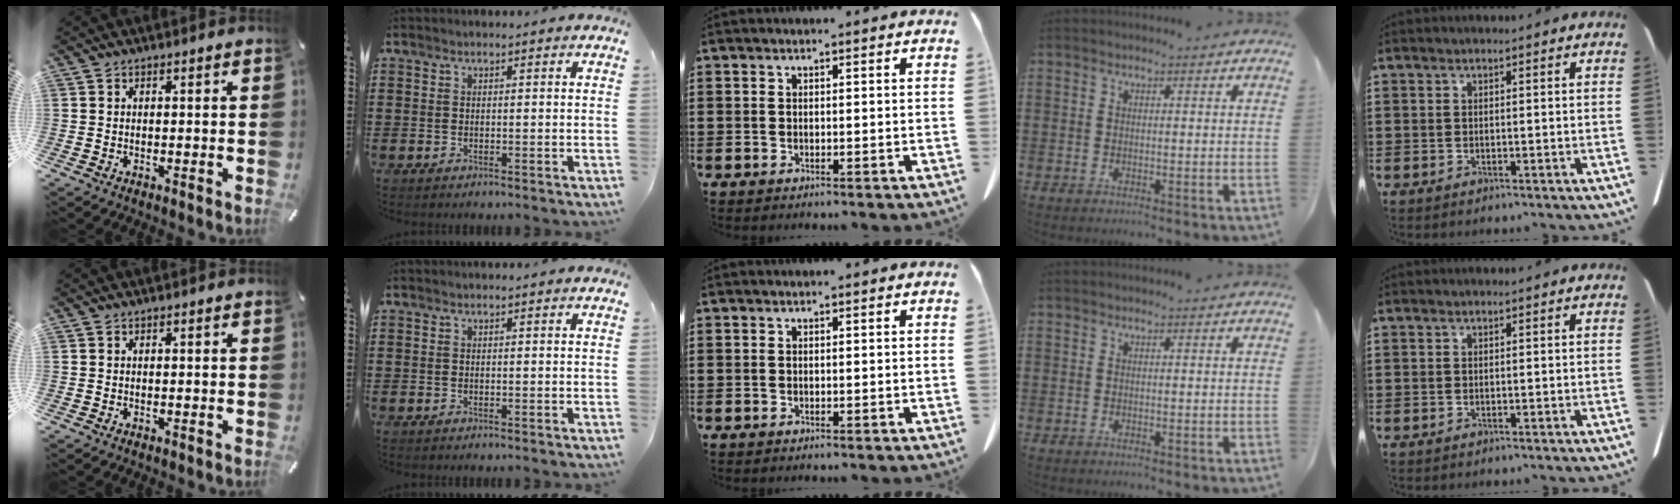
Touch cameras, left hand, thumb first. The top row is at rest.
{}